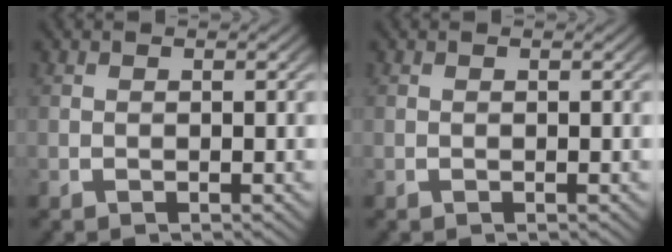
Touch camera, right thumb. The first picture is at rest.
{"total": 0.0}